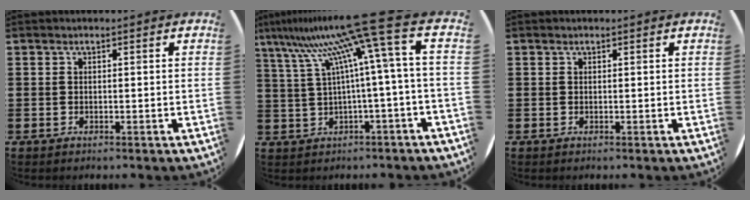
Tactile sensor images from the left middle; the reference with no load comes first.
{"total": 12.2, "force": [7.2, -1.4, 9.7], "torque": [-0.203, -0.073, 0.103]}
{"total": 0.0}